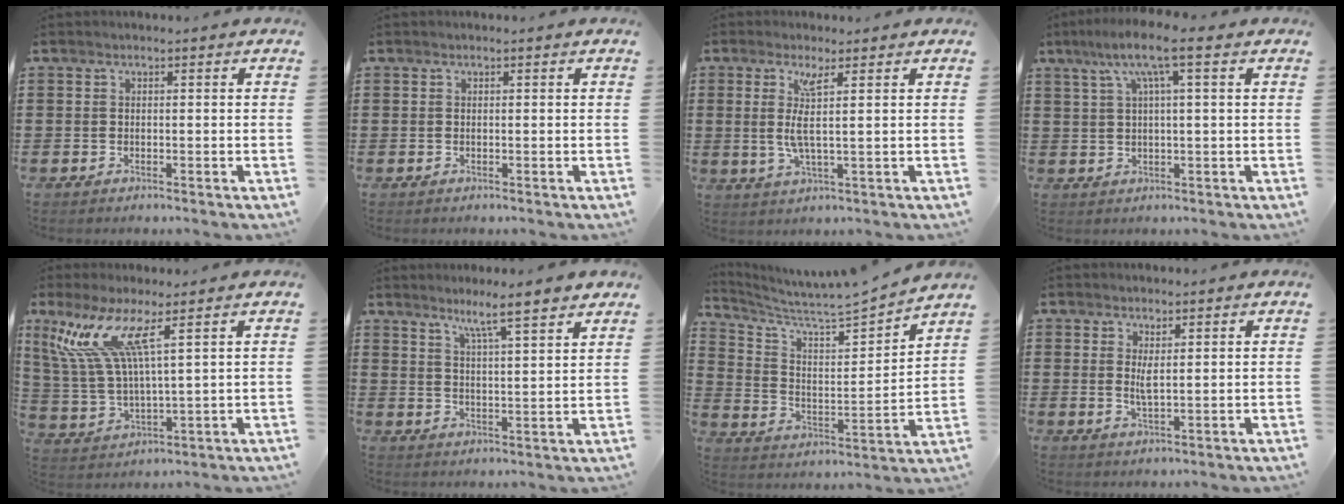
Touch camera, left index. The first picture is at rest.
{"total": 0.0}
{"total": 5.0, "force": [1.3, 0.3, 4.9], "torque": [-0.104, -0.010, 0.018]}
{"total": 7.4, "force": [3.1, 0.6, 6.7], "torque": [-0.136, 0.007, 0.049]}
{"total": 10.4, "force": [6.4, 1.7, 8.1], "torque": [-0.199, -0.024, 0.108]}
{"total": 5.7, "force": [4.8, -0.7, 3.0], "torque": [-0.065, -0.026, 0.079]}
{"total": 4.6, "force": [4.5, 0.0, 1.1], "torque": [-0.049, -0.053, 0.067]}
{"total": 2.6, "force": [1.2, 0.8, 2.2], "torque": [-0.039, -0.001, 0.018]}